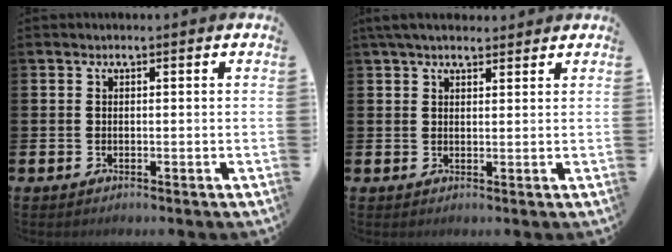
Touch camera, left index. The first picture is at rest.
{"total": 3.5, "force": [3.0, 1.3, 1.4], "torque": [-0.026, -0.006, 0.054]}